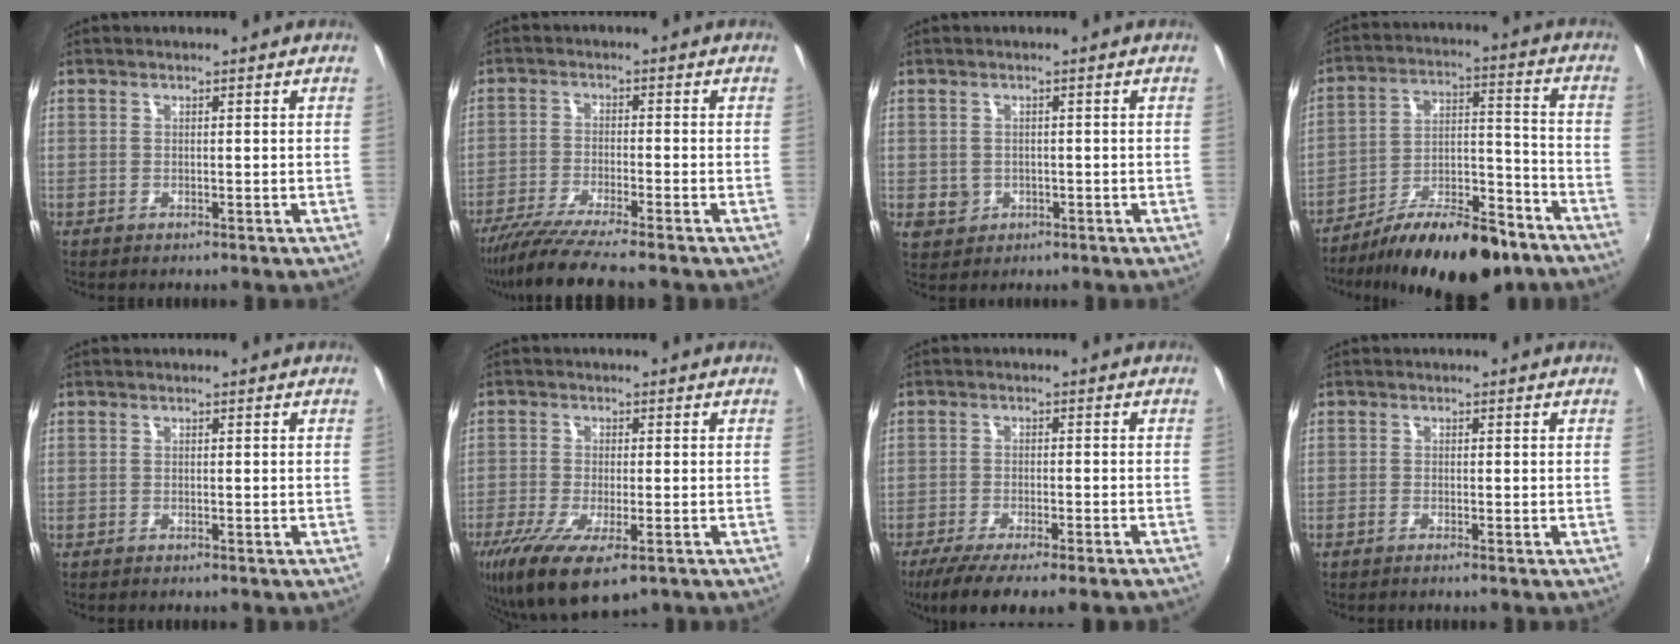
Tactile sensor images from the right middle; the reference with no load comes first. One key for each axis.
{"total": 9.1, "fx": -7.8, "fy": -0.8, "fz": 4.7, "tx": -0.102, "ty": -0.032, "tz": -0.135}
{"total": 3.5, "fx": -0.6, "fy": 3.2, "fz": 1.2, "tx": -0.024, "ty": -0.002, "tz": -0.004}
{"total": 19.0, "fx": -13.9, "fy": 6.3, "fz": 11.2, "tx": -0.176, "ty": 0.004, "tz": -0.210}
{"total": 0.0}
{"total": 13.1, "fx": -7.2, "fy": 4.6, "fz": 9.9, "tx": -0.209, "ty": -0.052, "tz": -0.118}
{"total": 11.0, "fx": -8.5, "fy": 1.3, "fz": 6.8, "tx": -0.141, "ty": -0.044, "tz": -0.133}
{"total": 1.1, "fx": -0.9, "fy": -0.1, "fz": 0.6, "tx": -0.017, "ty": -0.001, "tz": -0.021}